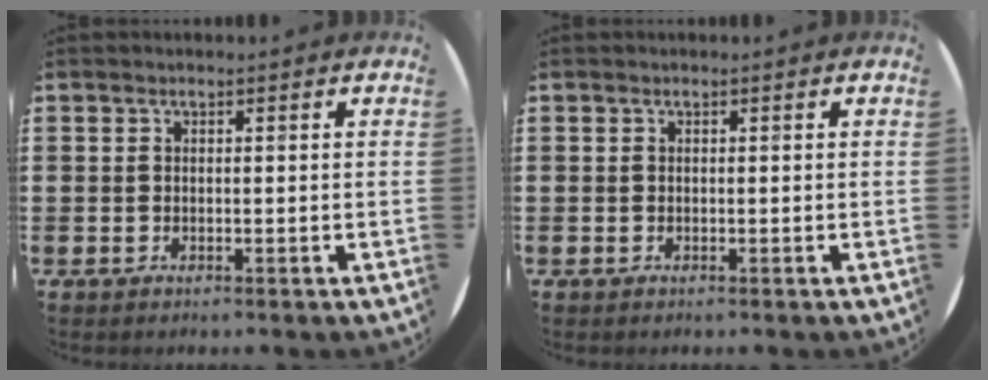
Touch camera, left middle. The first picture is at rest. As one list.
[{"total": 0.0}]